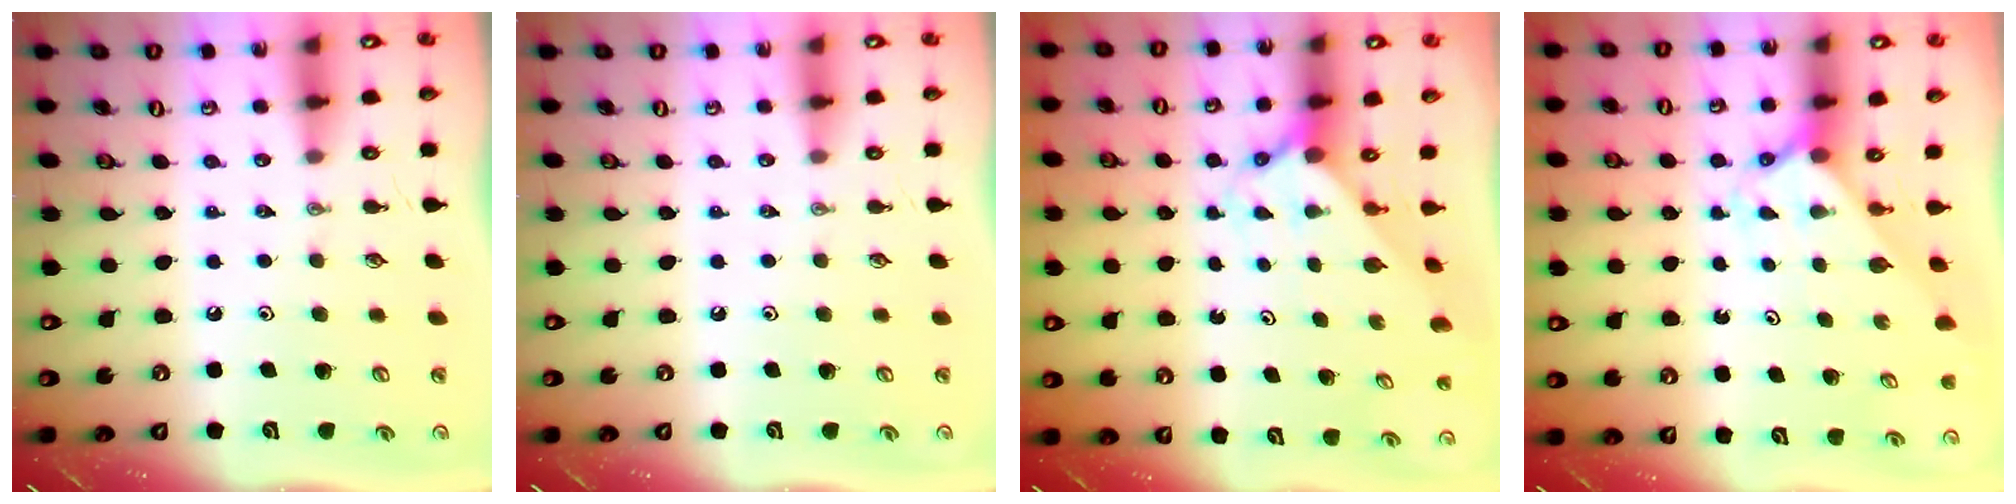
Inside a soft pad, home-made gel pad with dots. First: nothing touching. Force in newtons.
{"total": 0.0}
{"total": 1.6, "press": 1.6, "slide": 0.1}
{"total": 2.0, "press": 2.0, "slide": 0.1}